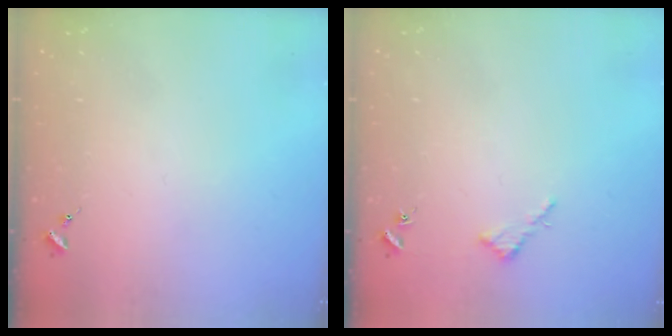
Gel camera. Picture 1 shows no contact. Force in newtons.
{"total": 2.6, "press": 2.6, "slide": 0.2}